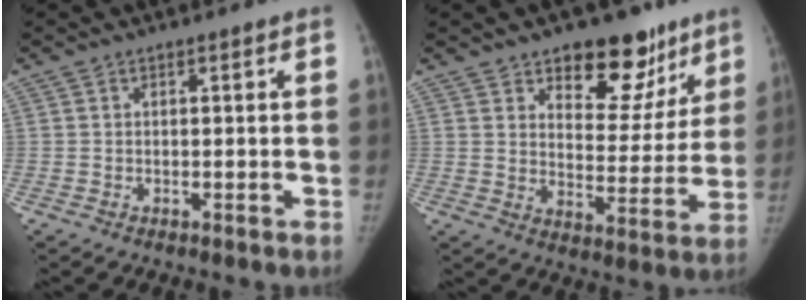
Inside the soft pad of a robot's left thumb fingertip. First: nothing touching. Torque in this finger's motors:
{"motor_torque": [0.12, 0.04, 0.83, -0.49, 0.05]}